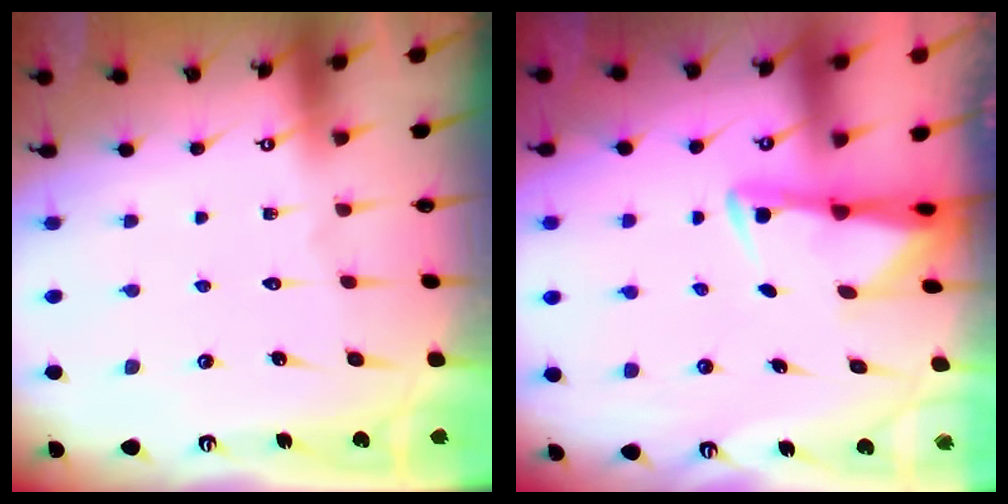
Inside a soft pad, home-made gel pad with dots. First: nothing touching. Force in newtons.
{"total": 2.9, "press": 2.9, "slide": 0.5}